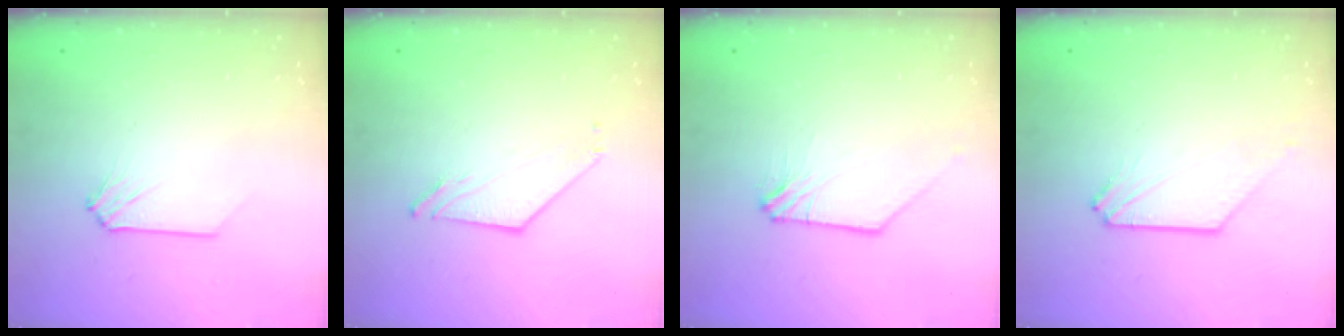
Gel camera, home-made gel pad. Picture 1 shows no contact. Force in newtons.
{"total": 3.6, "press": 3.6, "slide": 0.1}
{"total": 0.9, "press": 0.8, "slide": 0.2}
{"total": 1.2, "press": 1.2, "slide": 0.2}